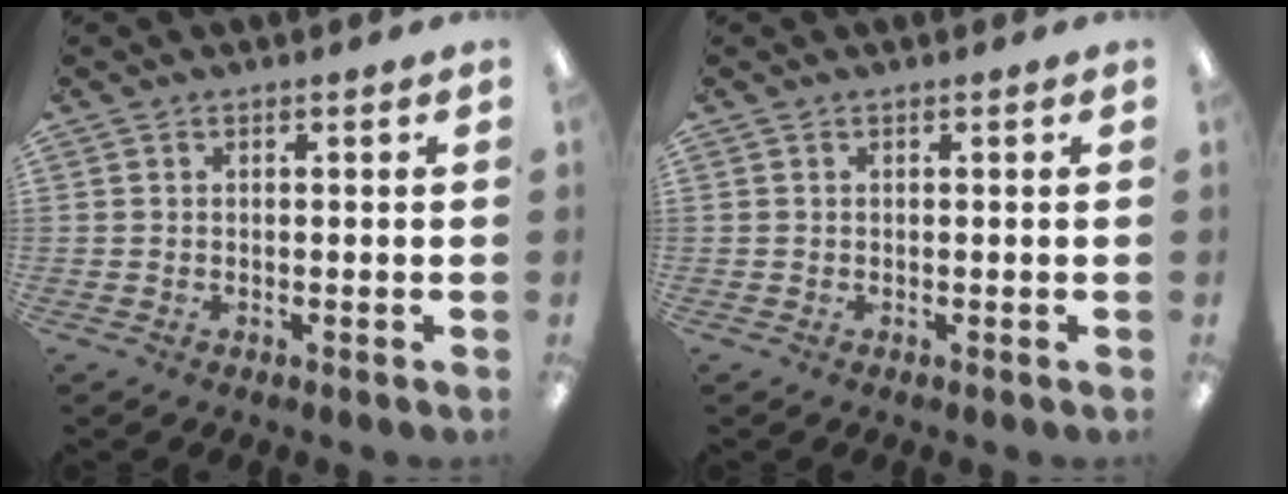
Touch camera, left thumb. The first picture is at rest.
{"total": 0.0}